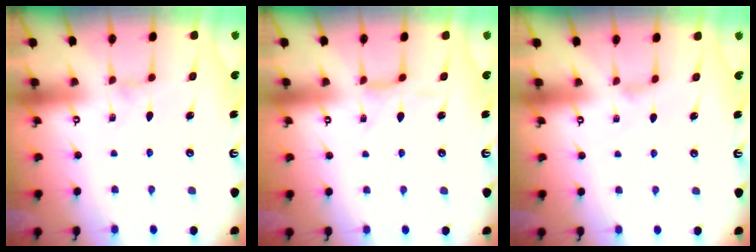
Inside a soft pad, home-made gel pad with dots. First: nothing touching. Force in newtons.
{"total": 3.8, "press": 3.8, "slide": 0.2}
{"total": 2.7, "press": 2.6, "slide": 0.4}